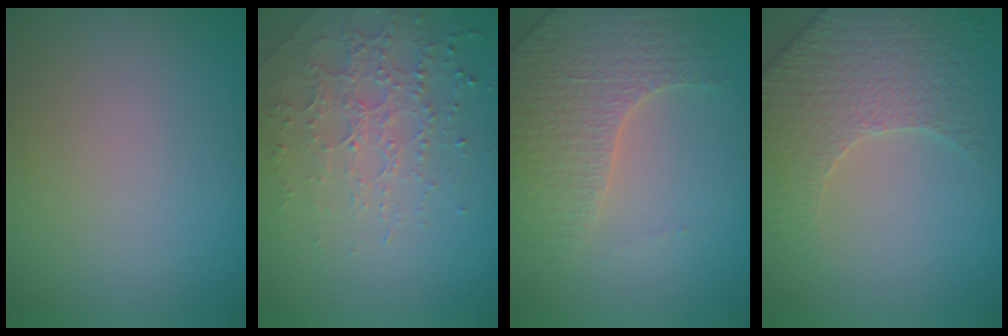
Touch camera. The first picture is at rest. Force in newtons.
{"total": 2.6, "press": 2.4, "slide": 1.1}
{"total": 3.6, "press": 3.5, "slide": 1.0}
{"total": 4.2, "press": 4.1, "slide": 1.0}